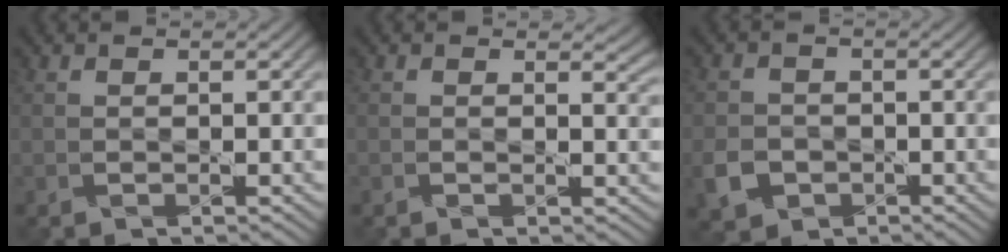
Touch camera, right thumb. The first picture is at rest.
{"total": 1.2, "force": [0.3, 0.8, 0.9], "torque": [-0.017, -0.004, 0.006]}
{"total": 4.3, "force": [-1.9, 3.5, 1.7], "torque": [-0.047, -0.008, -0.042]}